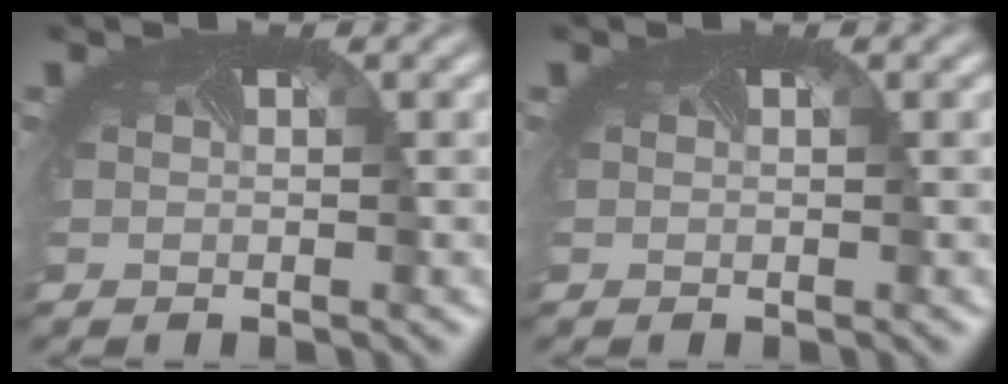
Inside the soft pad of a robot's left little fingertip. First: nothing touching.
{"total": 0.0}